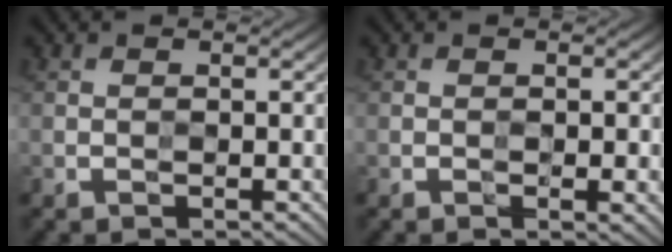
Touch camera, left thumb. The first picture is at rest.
{"total": 1.6, "force": [-0.2, 0.6, 1.5], "torque": [-0.020, -0.003, -0.001]}